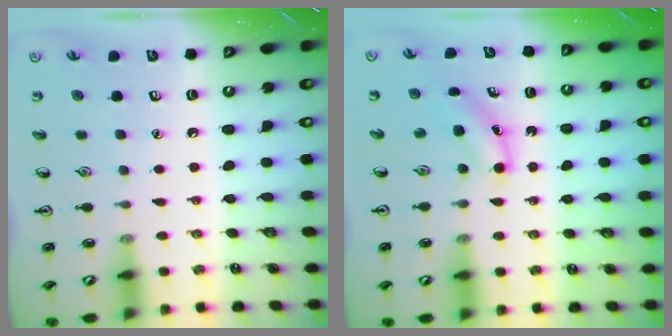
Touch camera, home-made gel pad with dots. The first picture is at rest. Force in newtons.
{"total": 3.7, "press": 3.5, "slide": 1.1}